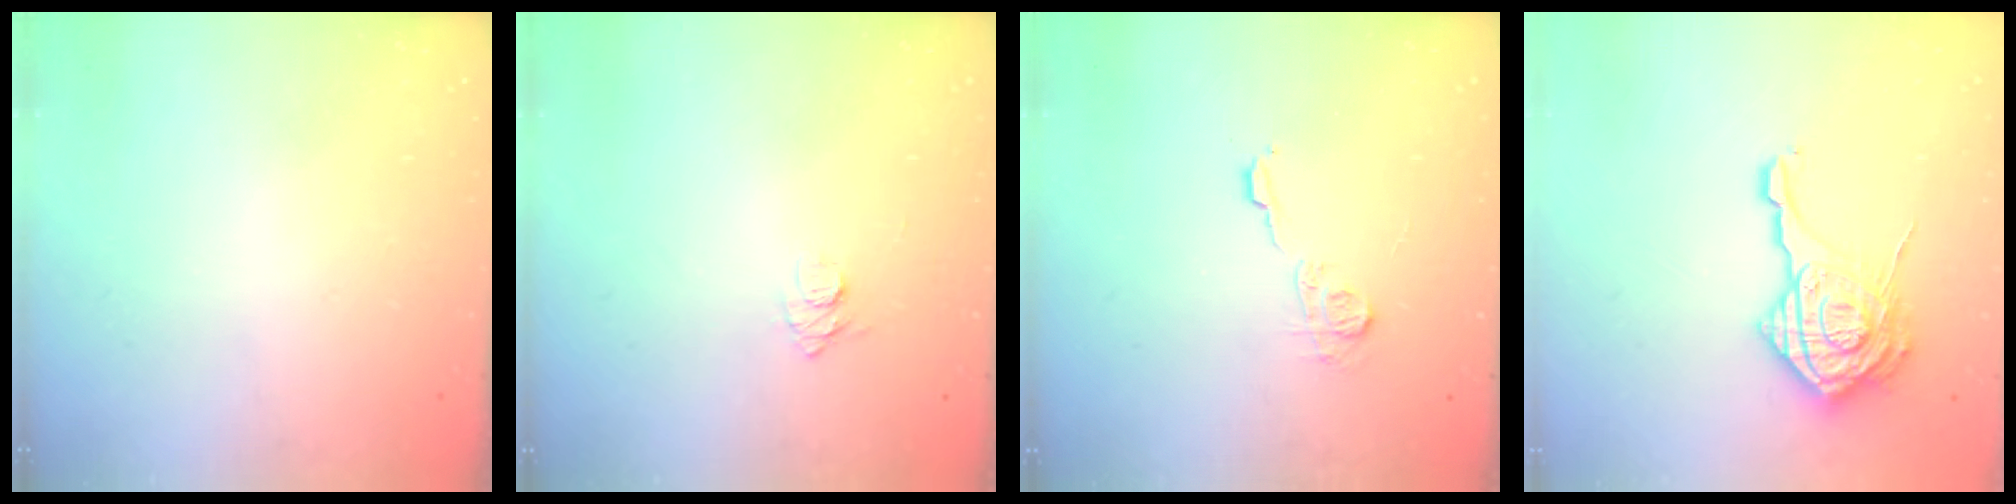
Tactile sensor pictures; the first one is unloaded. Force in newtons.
{"total": 6.4, "press": 6.4, "slide": 0.7}
{"total": 7.3, "press": 7.2, "slide": 0.4}
{"total": 17.6, "press": 17.6, "slide": 1.2}